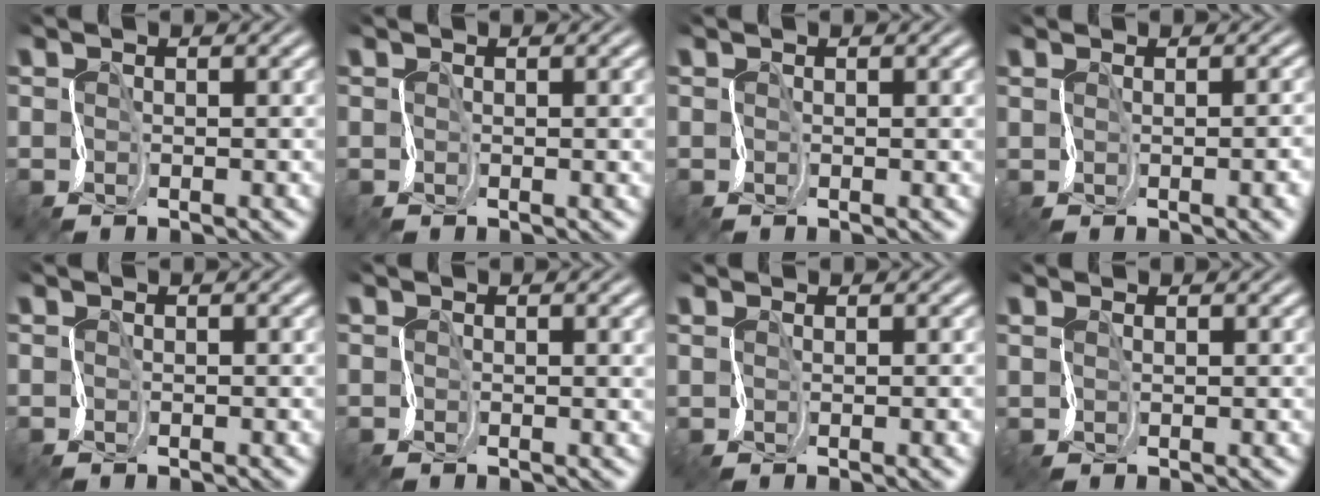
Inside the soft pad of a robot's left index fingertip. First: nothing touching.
{"total": 2.3, "force": [0.7, 0.9, 2.0], "torque": [-0.020, 0.005, -0.001]}
{"total": 1.3, "force": [0.5, 0.5, 1.1], "torque": [-0.009, 0.002, -0.002]}
{"total": 5.1, "force": [-0.4, 2.4, 4.5], "torque": [-0.015, 0.011, -0.002]}
{"total": 0.0}
{"total": 2.0, "force": [0.9, 0.6, 1.7], "torque": [-0.028, 0.006, 0.006]}
{"total": 2.6, "force": [0.3, 1.1, 2.3], "torque": [-0.016, 0.005, 0.009]}
{"total": 1.1, "force": [1.0, 0.2, 0.4], "torque": [-0.010, 0.003, 0.019]}